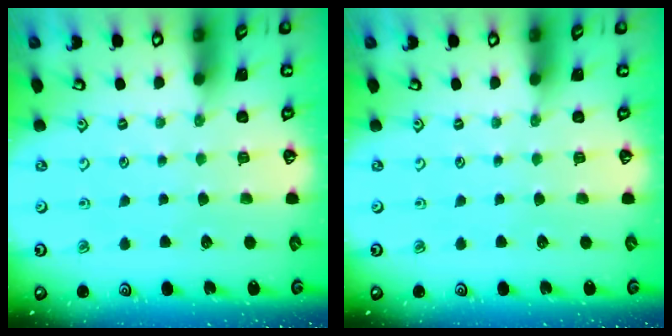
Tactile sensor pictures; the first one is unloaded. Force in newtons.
{"total": 0.0}